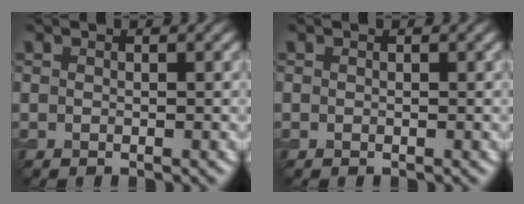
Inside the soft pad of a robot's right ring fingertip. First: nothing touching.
{"total": 0.0}